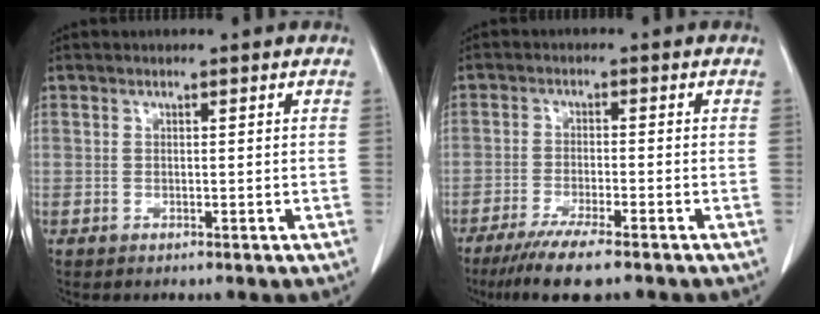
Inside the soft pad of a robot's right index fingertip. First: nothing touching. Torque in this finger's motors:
{"motor_torque": [0.00, -0.09, 0.35, 0.10]}